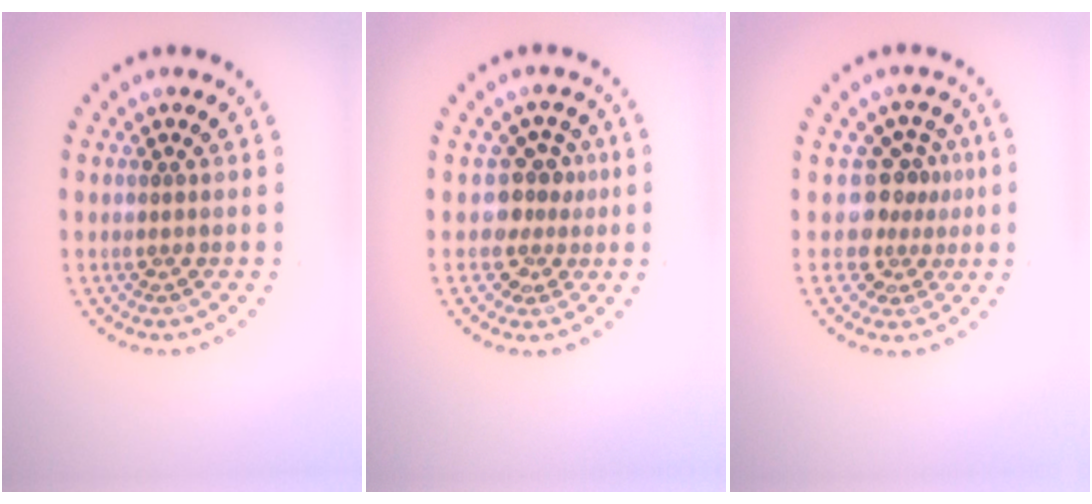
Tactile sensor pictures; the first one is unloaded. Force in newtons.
{"total": 2.6, "press": 2.0, "slide": 1.8}
{"total": 3.2, "press": 2.3, "slide": 2.3}